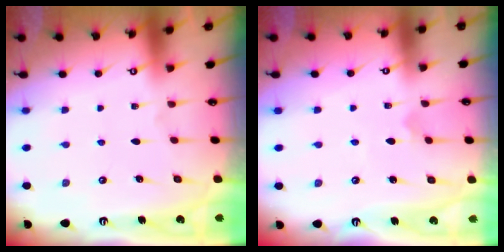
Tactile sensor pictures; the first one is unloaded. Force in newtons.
{"total": 4.6, "press": 4.6, "slide": 0.4}